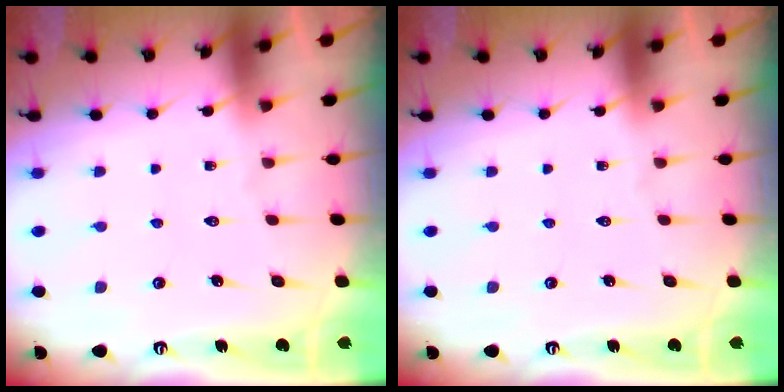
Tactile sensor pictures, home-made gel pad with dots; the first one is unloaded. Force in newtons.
{"total": 0.0}